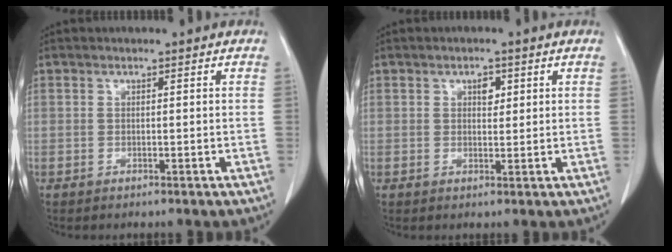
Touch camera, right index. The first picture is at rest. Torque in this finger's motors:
{"motor_torque": [0.02, 0.00, 0.01, 0.00]}